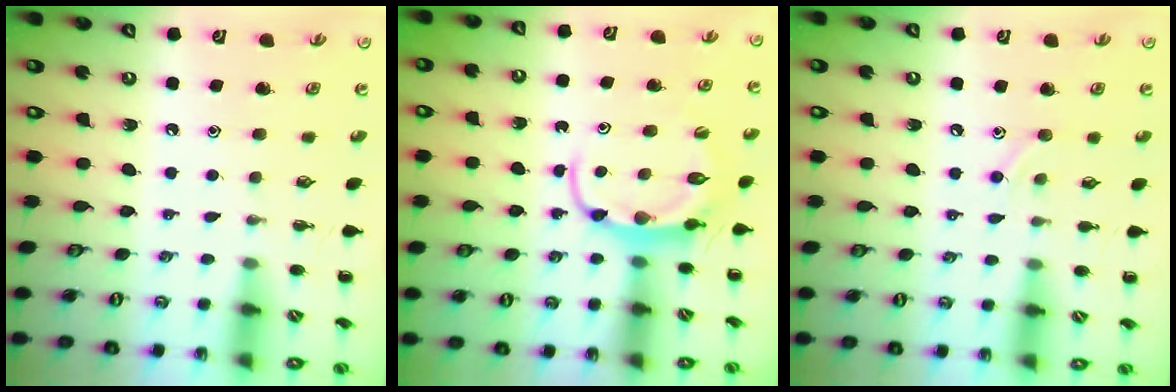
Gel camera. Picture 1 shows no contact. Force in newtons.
{"total": 6.4, "press": 6.3, "slide": 0.6}
{"total": 6.2, "press": 6.0, "slide": 1.5}